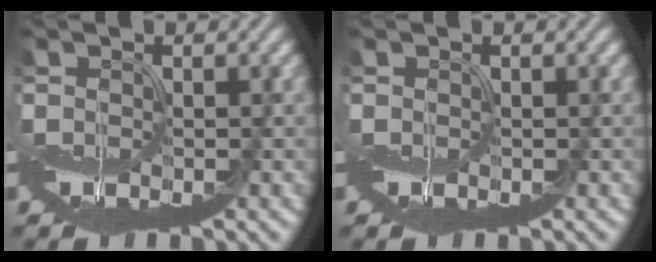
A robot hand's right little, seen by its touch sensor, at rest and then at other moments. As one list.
[{"total": 0.0}]